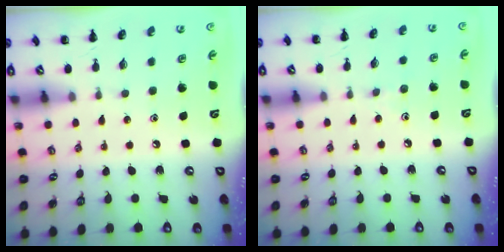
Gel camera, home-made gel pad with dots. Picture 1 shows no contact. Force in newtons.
{"total": 2.2, "press": 2.1, "slide": 0.9}